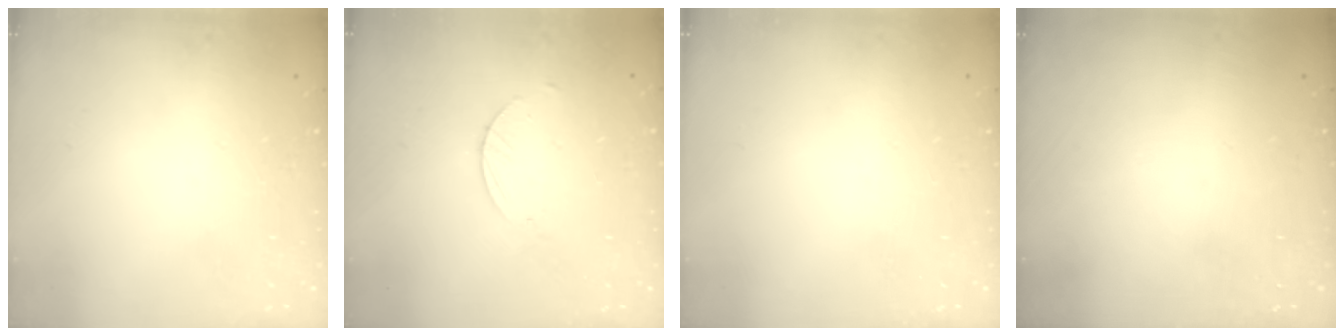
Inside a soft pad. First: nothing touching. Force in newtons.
{"total": 1.8, "press": 1.8, "slide": 0.1}
{"total": 0.0}
{"total": 0.0}